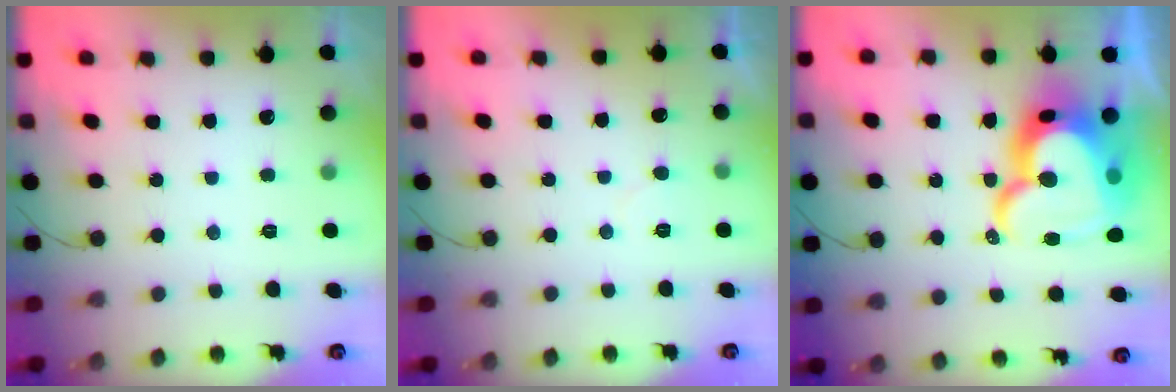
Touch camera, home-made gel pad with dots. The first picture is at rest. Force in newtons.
{"total": 3.7, "press": 3.6, "slide": 0.3}
{"total": 26.1, "press": 26.0, "slide": 2.7}